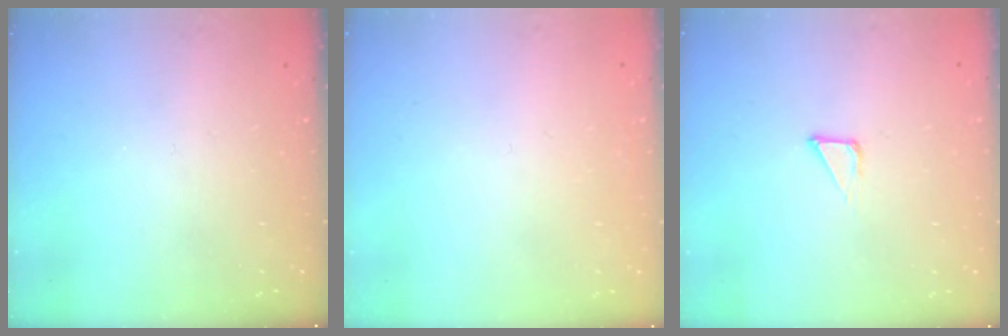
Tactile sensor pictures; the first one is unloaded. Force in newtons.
{"total": 0.9, "press": 0.9, "slide": 0.1}
{"total": 2.8, "press": 2.8, "slide": 0.1}